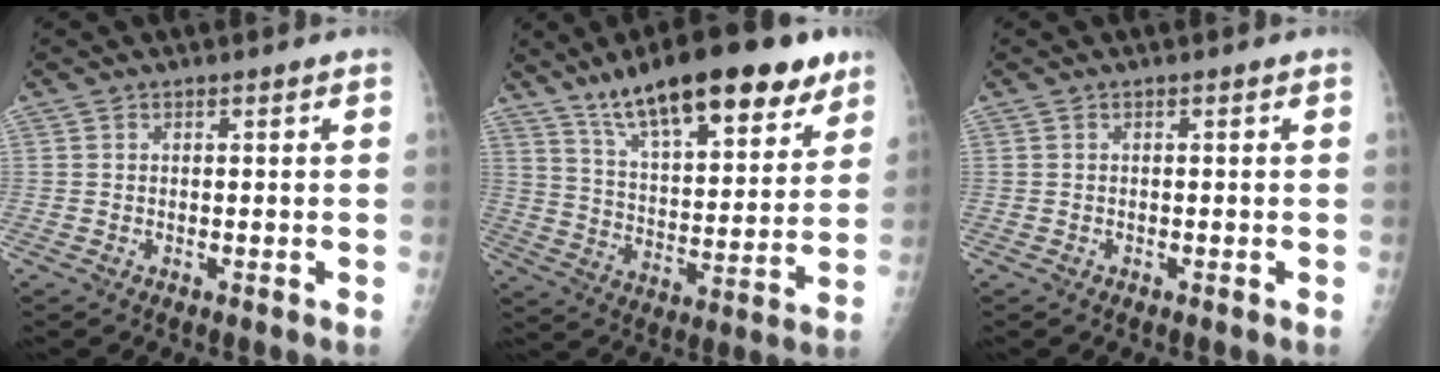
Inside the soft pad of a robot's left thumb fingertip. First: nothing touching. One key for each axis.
{"total": 22.9, "fx": 15.2, "fy": 7.4, "fz": 15.4, "tx": -0.206, "ty": -0.047, "tz": 0.245}
{"total": 0.0}